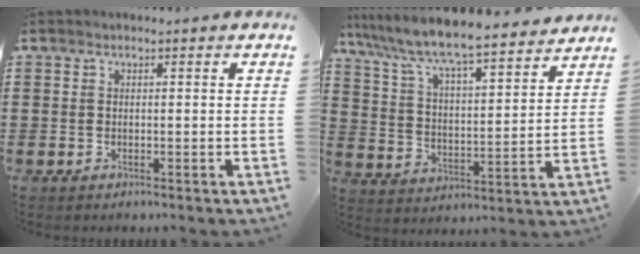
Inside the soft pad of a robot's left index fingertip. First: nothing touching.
{"total": 6.9, "force": [6.5, 0.1, 2.4], "torque": [-0.078, -0.051, 0.105]}